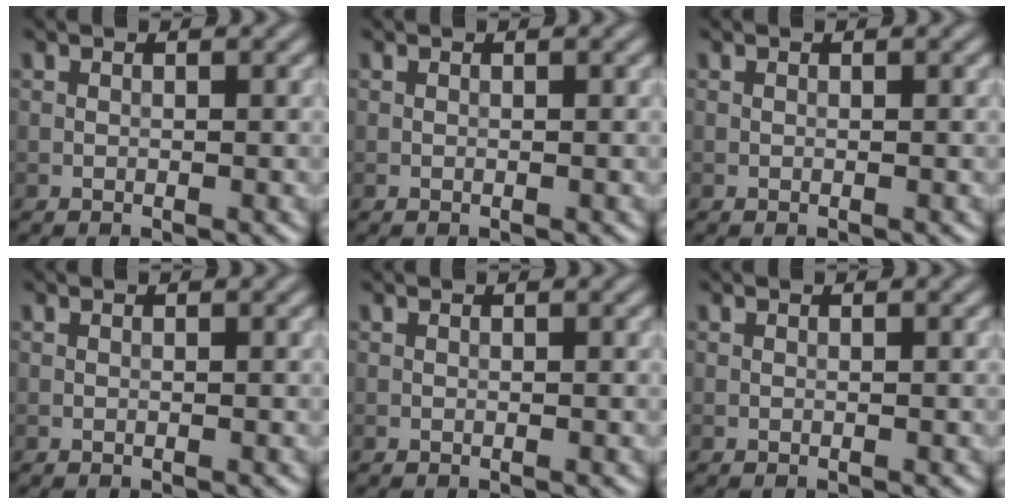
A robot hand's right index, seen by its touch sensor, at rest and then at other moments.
{"total": 0.0}
{"total": 0.0}
{"total": 0.0}
{"total": 0.0}
{"total": 0.0}